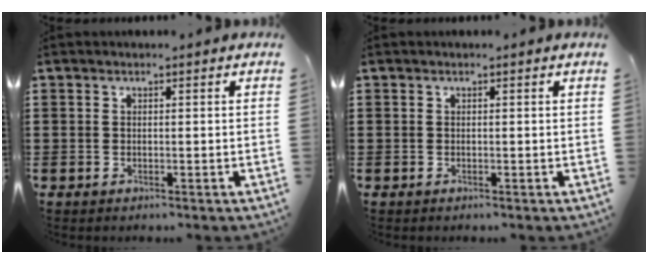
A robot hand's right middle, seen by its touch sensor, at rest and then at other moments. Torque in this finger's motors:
{"motor_torque": [0.21, -0.22, 0.05, 0.02]}